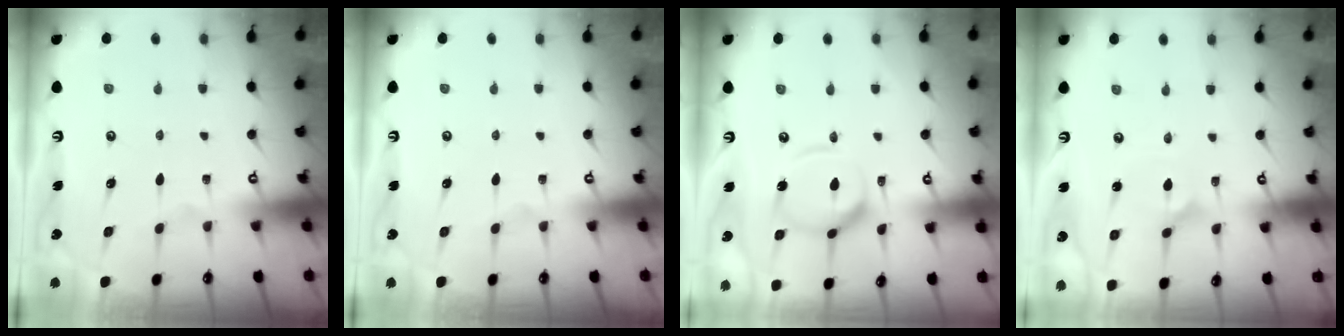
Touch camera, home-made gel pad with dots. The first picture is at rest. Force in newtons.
{"total": 0.0}
{"total": 13.7, "press": 13.6, "slide": 1.2}
{"total": 2.1, "press": 2.1, "slide": 0.1}